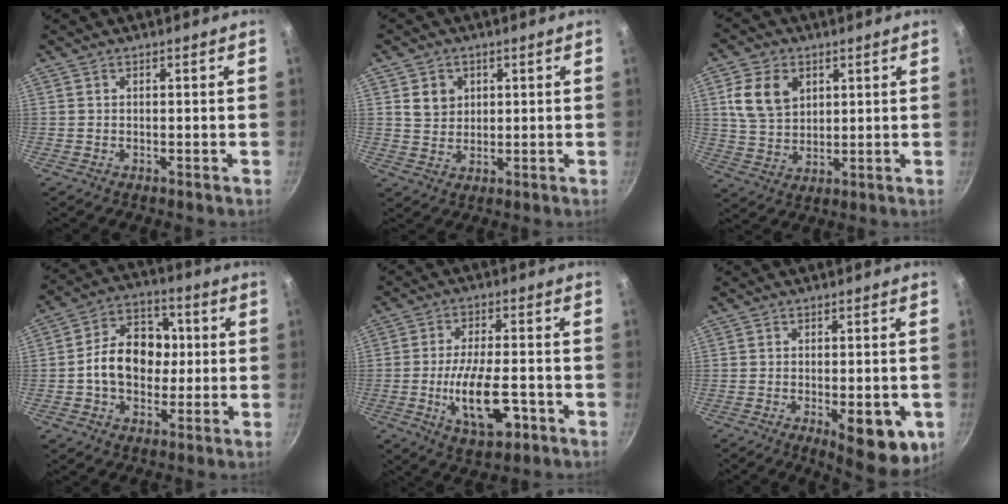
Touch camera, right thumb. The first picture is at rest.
{"total": 5.1, "force": [1.8, 4.3, 2.0], "torque": [-0.014, -0.010, 0.036]}
{"total": 10.2, "force": [3.6, 7.3, 6.1], "torque": [-0.097, -0.009, 0.074]}
{"total": 13.7, "force": [-0.3, 10.2, 9.1], "torque": [-0.118, 0.027, -0.011]}
{"total": 11.8, "force": [-3.6, 5.0, 10.1], "torque": [-0.169, 0.010, -0.057]}
{"total": 11.8, "force": [-4.1, 4.5, 10.1], "torque": [-0.117, -0.006, -0.043]}